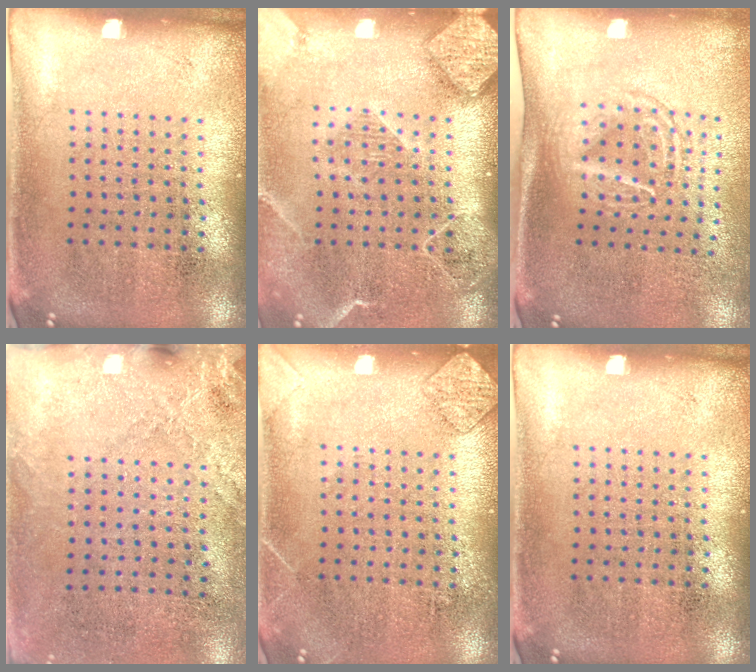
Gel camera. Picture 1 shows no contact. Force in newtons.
{"total": 2.3, "press": 1.9, "slide": 1.2}
{"total": 1.7, "press": 1.3, "slide": 1.1}
{"total": 2.5, "press": 2.1, "slide": 1.3}
{"total": 1.4, "press": 1.4, "slide": 0.1}
{"total": 0.0}